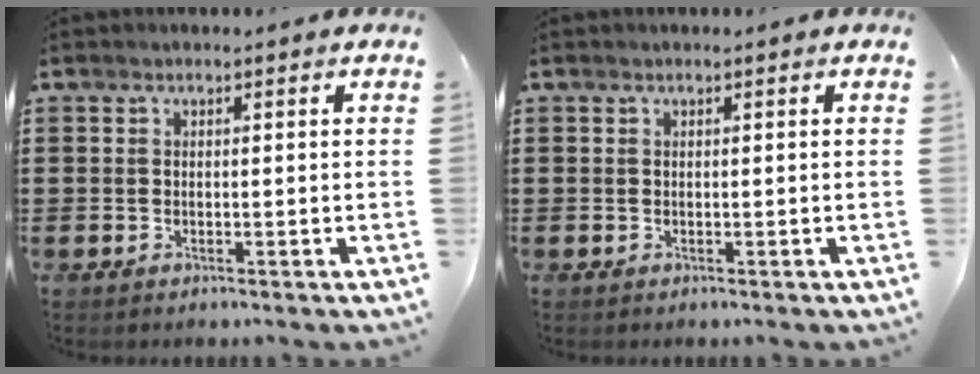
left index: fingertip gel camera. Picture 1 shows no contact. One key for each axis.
{"total": 0.0}